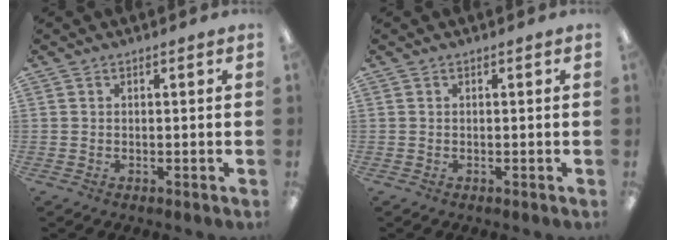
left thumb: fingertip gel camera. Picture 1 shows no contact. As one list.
[{"total": 0.0}]